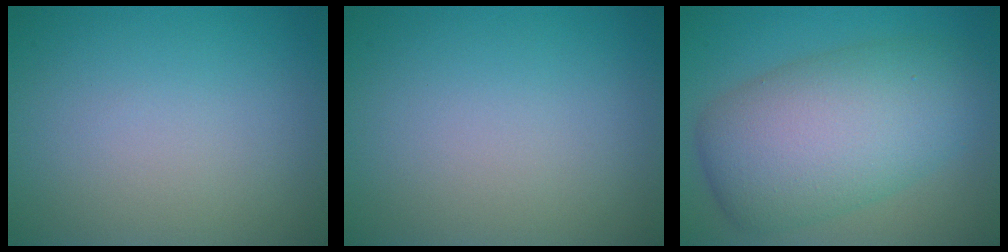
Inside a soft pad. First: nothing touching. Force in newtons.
{"total": 0.0}
{"total": 9.6, "press": 9.6, "slide": 0.4}